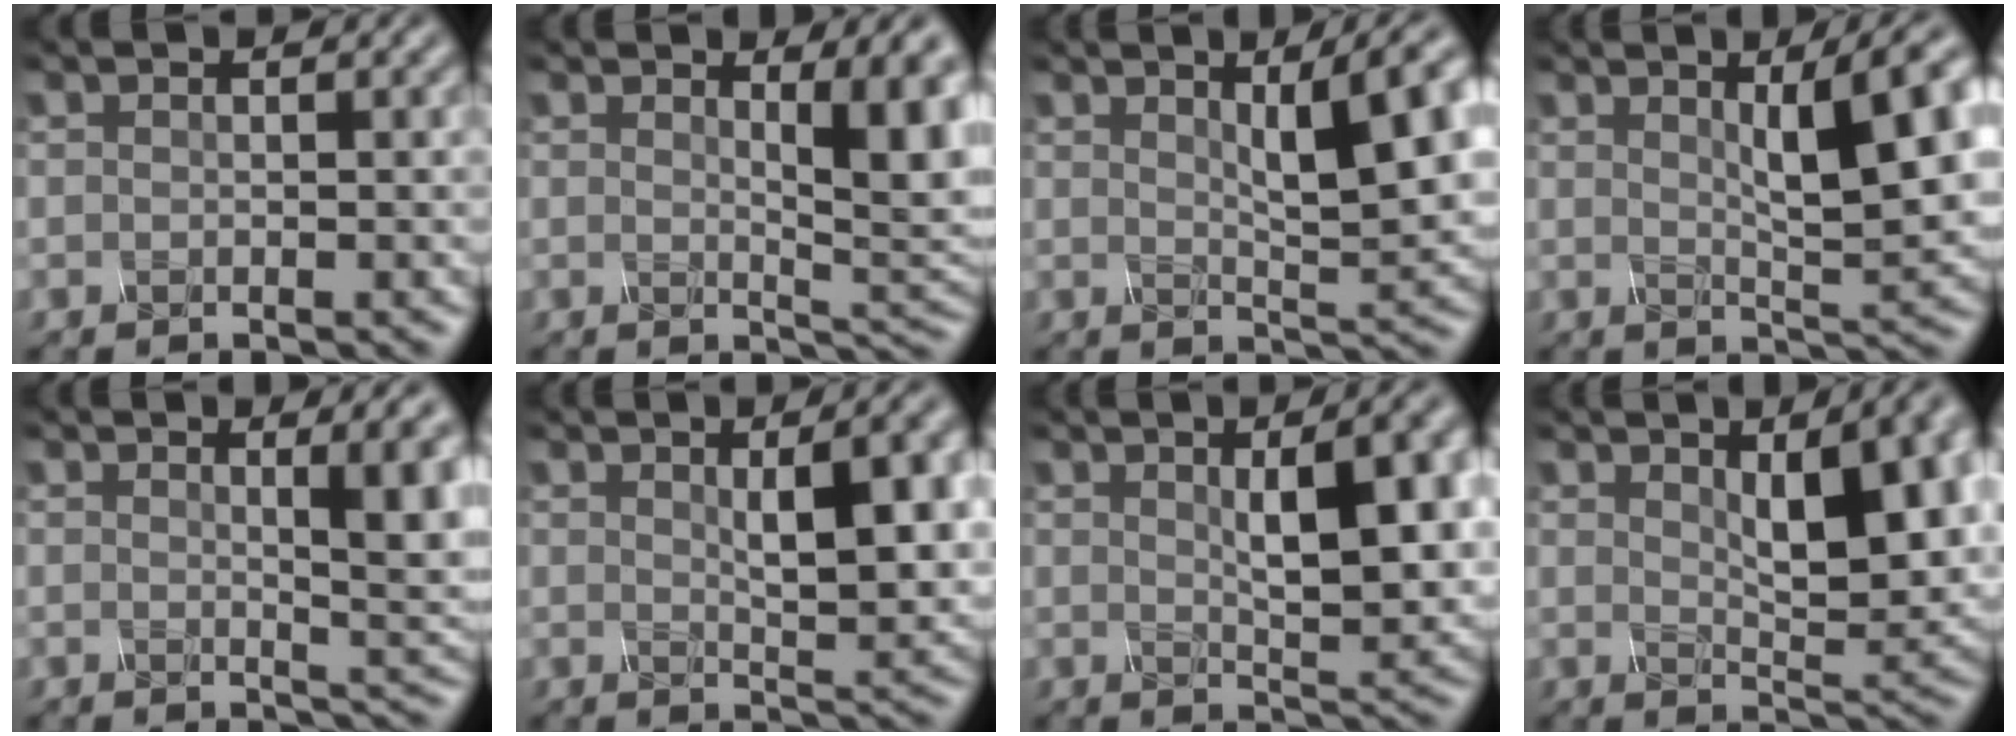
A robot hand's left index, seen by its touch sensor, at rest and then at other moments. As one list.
[{"total": 6.7, "force": [1.9, 1.8, 6.1], "torque": [-0.065, -0.010, 0.032]}, {"total": 8.2, "force": [3.1, 2.2, 7.3], "torque": [-0.086, 0.010, 0.052]}, {"total": 9.0, "force": [3.1, 2.4, 8.2], "torque": [-0.097, 0.012, 0.050]}, {"total": 5.9, "force": [1.5, 1.6, 5.4], "torque": [-0.053, -0.002, 0.022]}, {"total": 7.2, "force": [1.7, 2.2, 6.7], "torque": [-0.085, 0.003, 0.030]}, {"total": 8.2, "force": [1.8, 2.5, 7.5], "torque": [-0.096, 0.005, 0.032]}, {"total": 9.1, "force": [2.8, 3.2, 8.0], "torque": [-0.119, -0.001, 0.050]}]